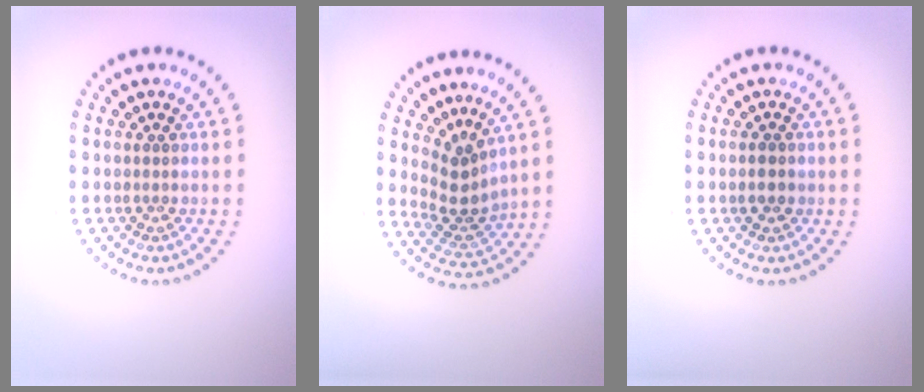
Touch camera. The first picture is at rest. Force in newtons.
{"total": 2.9, "press": 2.0, "slide": 2.1}
{"total": 1.4, "press": 1.4, "slide": 0.3}